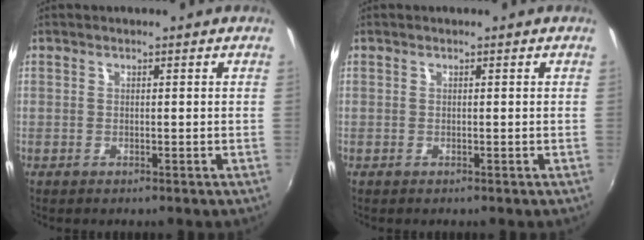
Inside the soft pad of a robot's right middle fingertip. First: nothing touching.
{"total": 0.0}